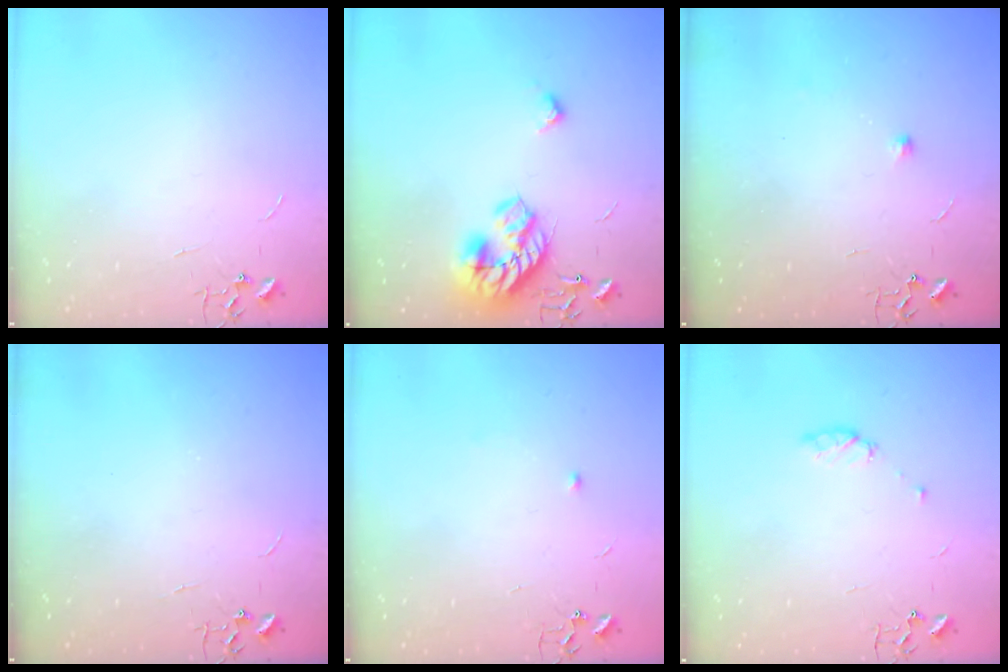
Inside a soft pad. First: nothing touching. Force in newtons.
{"total": 16.7, "press": 16.7, "slide": 0.6}
{"total": 5.4, "press": 5.3, "slide": 1.0}
{"total": 0.0}
{"total": 3.8, "press": 3.7, "slide": 0.9}
{"total": 5.6, "press": 5.4, "slide": 1.4}